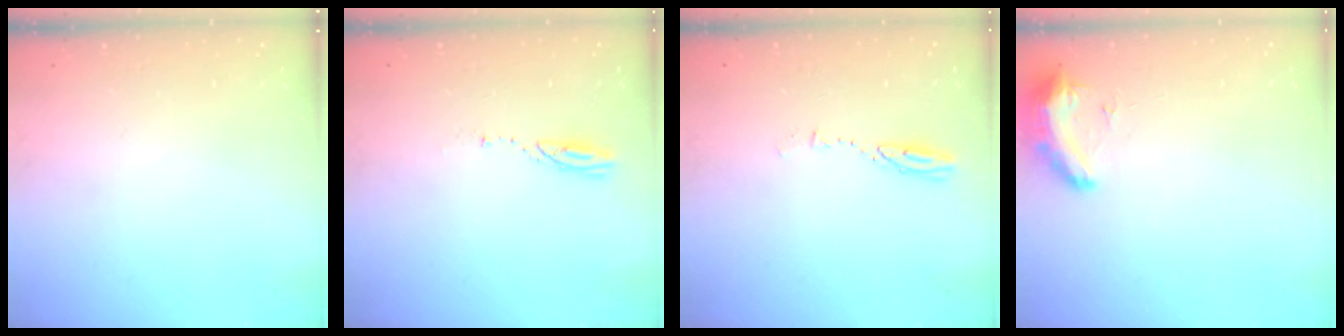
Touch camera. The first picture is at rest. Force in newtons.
{"total": 2.9, "press": 2.9, "slide": 0.2}
{"total": 3.2, "press": 3.2, "slide": 0.3}
{"total": 8.3, "press": 8.2, "slide": 1.2}